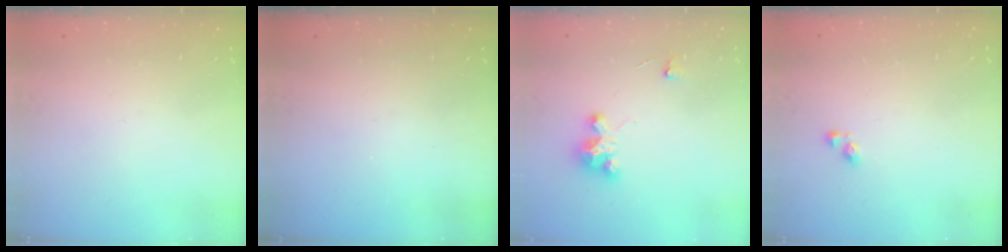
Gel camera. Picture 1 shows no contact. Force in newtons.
{"total": 0.0}
{"total": 4.9, "press": 4.8, "slide": 0.2}
{"total": 3.1, "press": 3.1, "slide": 0.2}